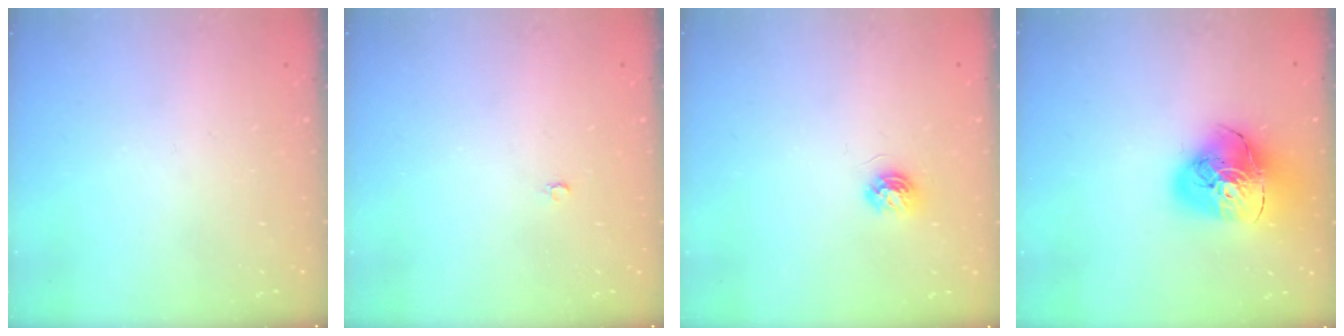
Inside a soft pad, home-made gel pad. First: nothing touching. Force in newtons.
{"total": 2.0, "press": 2.0, "slide": 0.4}
{"total": 4.8, "press": 4.8, "slide": 0.6}
{"total": 18.7, "press": 18.6, "slide": 2.1}